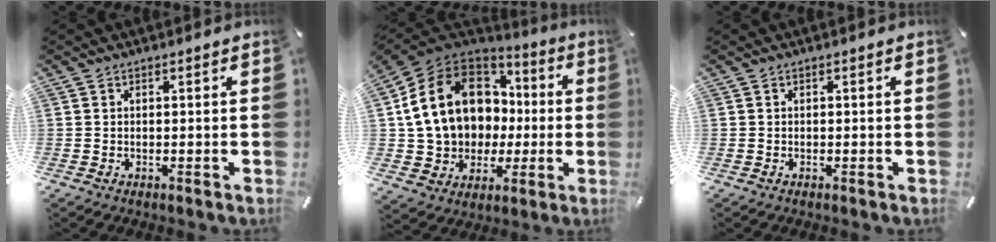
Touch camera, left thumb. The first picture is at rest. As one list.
[{"total": 17.7, "force": [3.2, 14.8, 9.2], "torque": [-0.196, -0.016, 0.076]}, {"total": 0.0}]